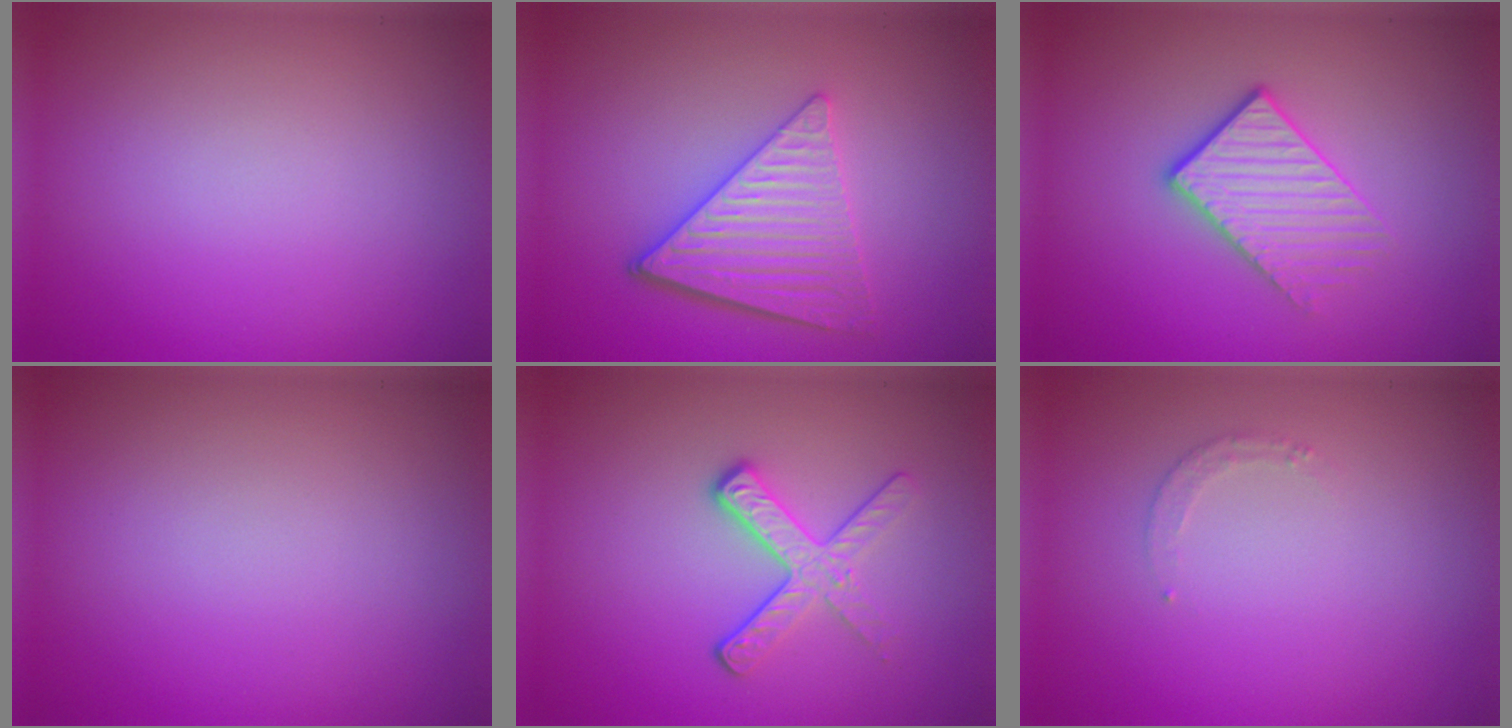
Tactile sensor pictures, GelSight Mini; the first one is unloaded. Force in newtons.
{"total": 4.8, "press": 3.9, "slide": 2.8}
{"total": 3.1, "press": 2.8, "slide": 1.3}
{"total": 0.0}
{"total": 3.2, "press": 2.4, "slide": 2.1}
{"total": 0.9, "press": 0.9, "slide": 0.2}